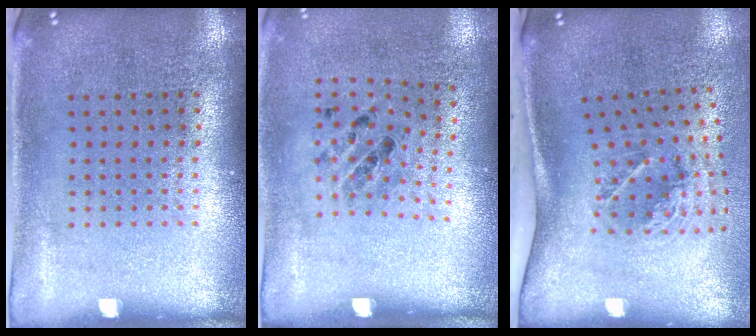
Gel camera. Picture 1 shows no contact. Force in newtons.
{"total": 1.1, "press": 0.7, "slide": 0.8}
{"total": 2.1, "press": 1.3, "slide": 1.7}